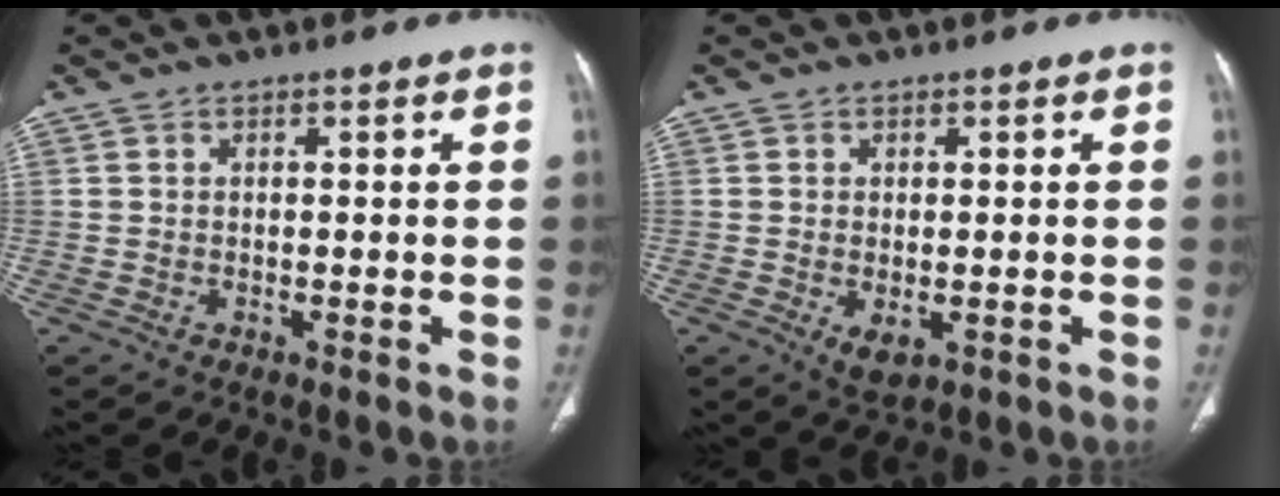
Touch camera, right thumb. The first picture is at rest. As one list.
[{"total": 3.4, "force": [-1.0, 1.7, 2.7], "torque": [-0.047, -0.008, -0.007]}]